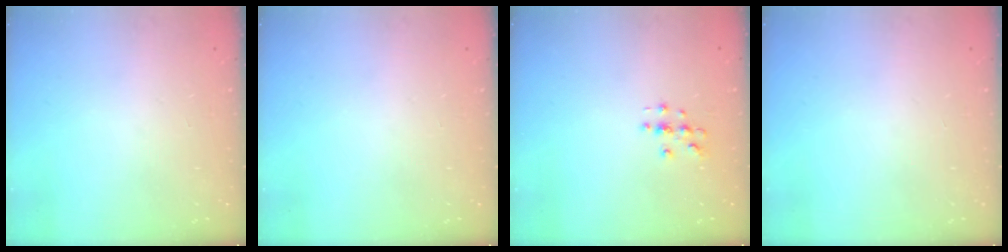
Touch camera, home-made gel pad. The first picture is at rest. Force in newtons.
{"total": 0.0}
{"total": 2.9, "press": 2.9, "slide": 0.3}
{"total": 0.0}